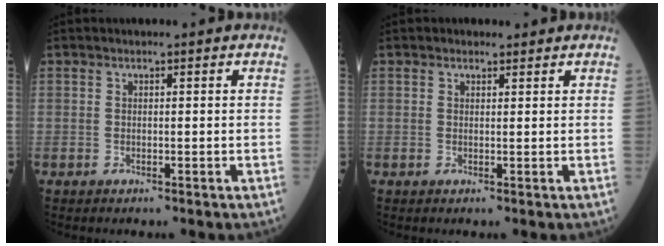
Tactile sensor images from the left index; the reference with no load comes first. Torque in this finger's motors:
{"motor_torque": [-0.02, -0.17, -0.20, 0.00]}